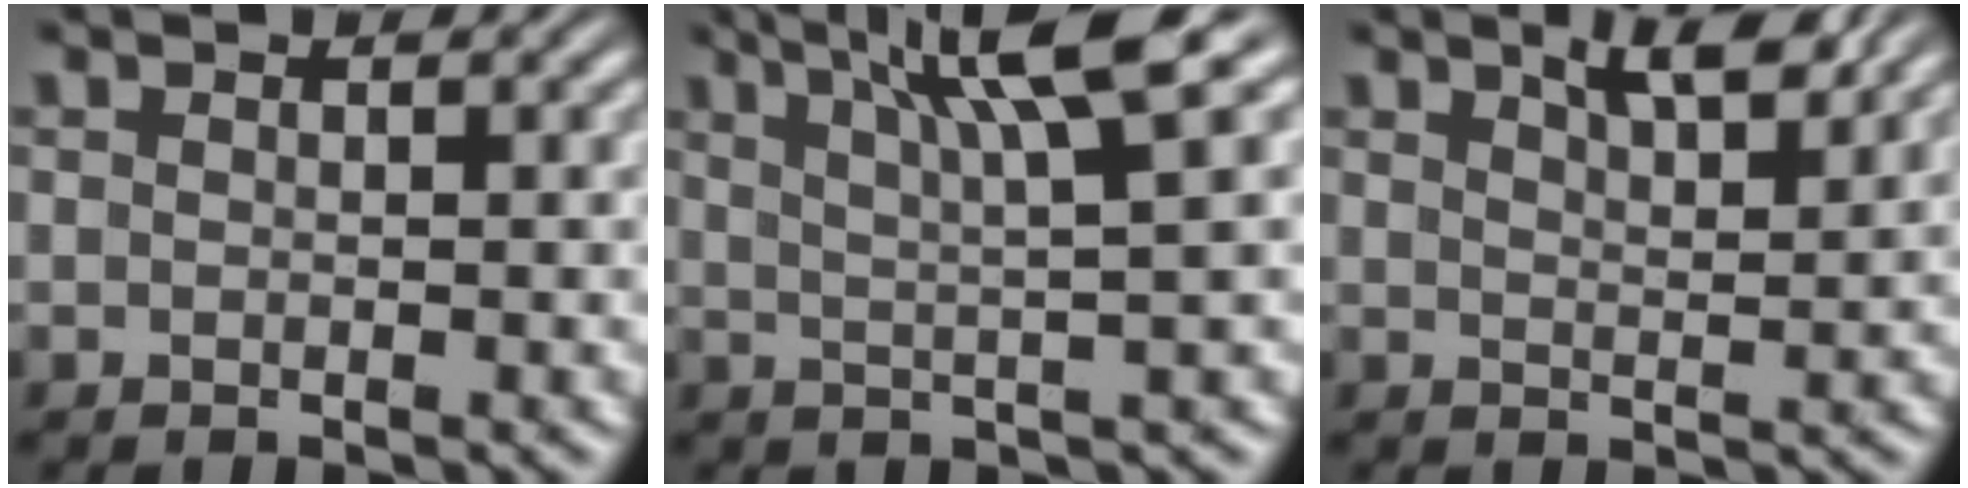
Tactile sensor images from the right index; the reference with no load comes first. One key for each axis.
{"total": 5.9, "fx": 3.3, "fy": 0.1, "fz": 4.9, "tx": -0.078, "ty": 0.013, "tz": 0.051}
{"total": 3.5, "fx": 2.5, "fy": 0.3, "fz": 2.4, "tx": -0.033, "ty": -0.001, "tz": 0.045}